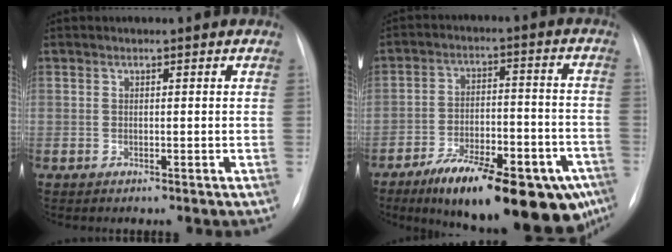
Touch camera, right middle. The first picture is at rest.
{"total": 23.0, "force": [-15.6, 7.6, 15.0], "torque": [-0.154, 0.020, -0.227]}